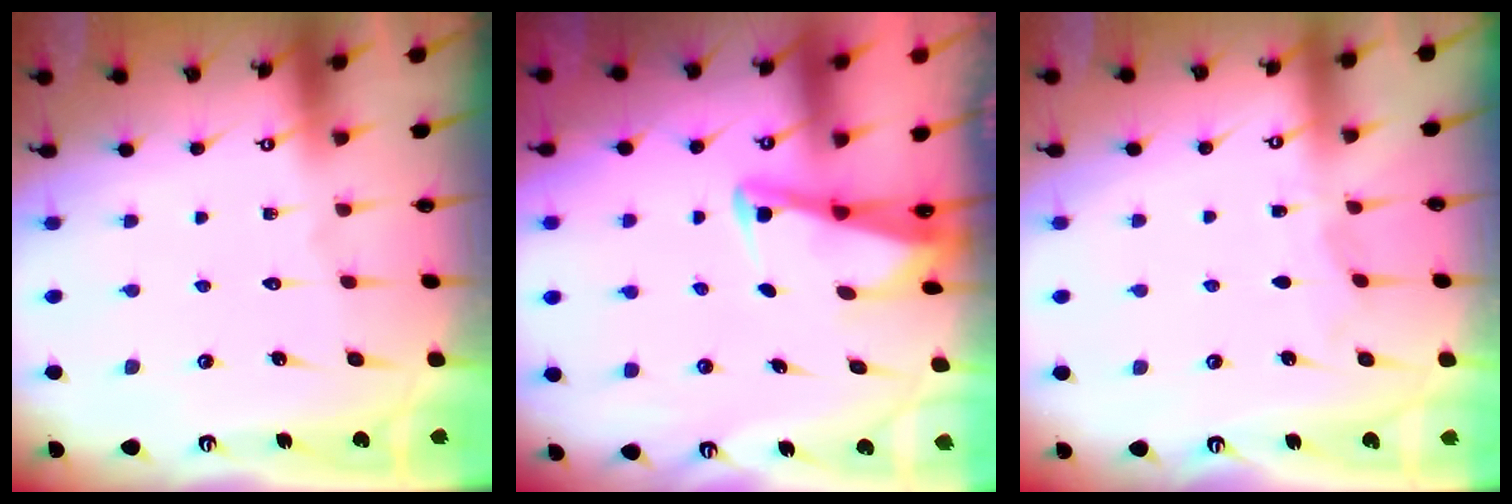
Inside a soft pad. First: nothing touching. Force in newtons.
{"total": 2.5, "press": 2.5, "slide": 0.2}
{"total": 3.5, "press": 3.5, "slide": 0.4}